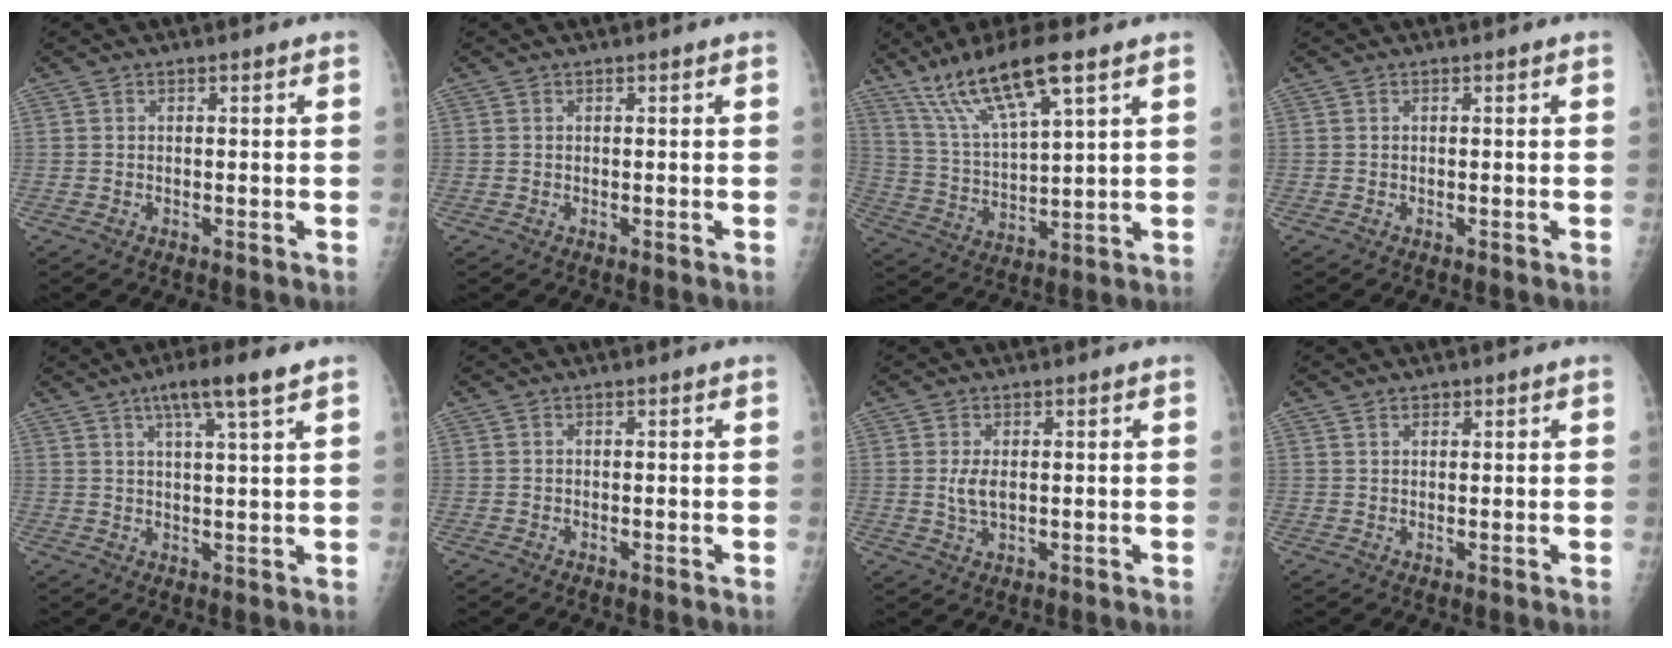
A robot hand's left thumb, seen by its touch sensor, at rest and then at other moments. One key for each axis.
{"total": 0.0}
{"total": 13.8, "fx": 8.9, "fy": 2.6, "fz": 10.2, "tx": -0.196, "ty": -0.030, "tz": 0.180}
{"total": 0.0}
{"total": 7.2, "fx": 4.3, "fy": 0.1, "fz": 5.7, "tx": -0.103, "ty": -0.010, "tz": 0.074}
{"total": 0.0}
{"total": 3.2, "fx": 0.4, "fy": 1.7, "fz": 2.6, "tx": -0.054, "ty": -0.008, "tz": 0.010}
{"total": 1.2, "fx": 0.9, "fy": 0.7, "fz": 0.2, "tx": 0.007, "ty": -0.005, "tz": 0.012}